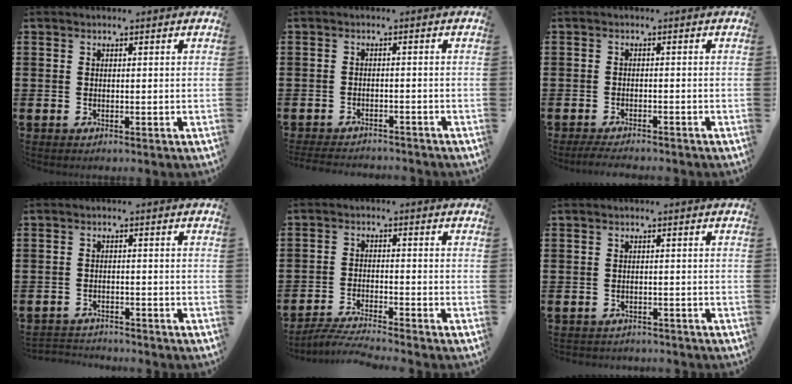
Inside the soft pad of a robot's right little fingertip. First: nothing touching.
{"total": 1.9, "force": [-1.9, 0.1, 0.1], "torque": [-0.006, 0.002, -0.040]}
{"total": 1.6, "force": [-1.5, 0.1, 0.6], "torque": [-0.010, 0.004, -0.030]}
{"total": 2.1, "force": [-2.0, 0.1, -0.3], "torque": [-0.002, 0.002, -0.046]}
{"total": 3.4, "force": [-3.3, -0.3, 1.0], "torque": [-0.016, -0.004, -0.064]}
{"total": 1.0, "force": [-1.0, 0.1, -0.1], "torque": [-0.003, 0.002, -0.021]}